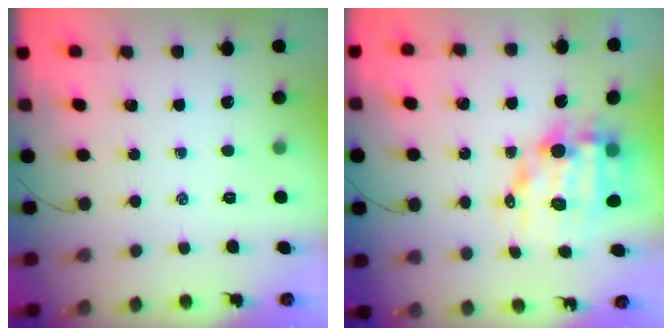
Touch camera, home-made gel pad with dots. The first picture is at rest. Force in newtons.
{"total": 12.0, "press": 11.6, "slide": 3.2}